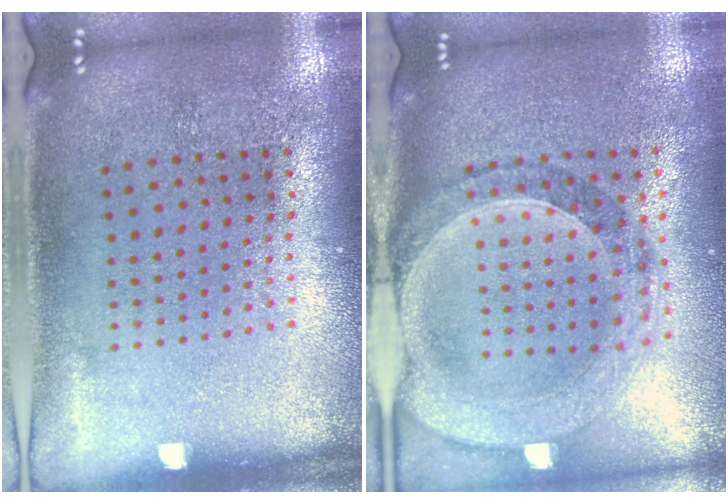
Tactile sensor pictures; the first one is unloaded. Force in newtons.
{"total": 1.4, "press": 1.4, "slide": 0.3}